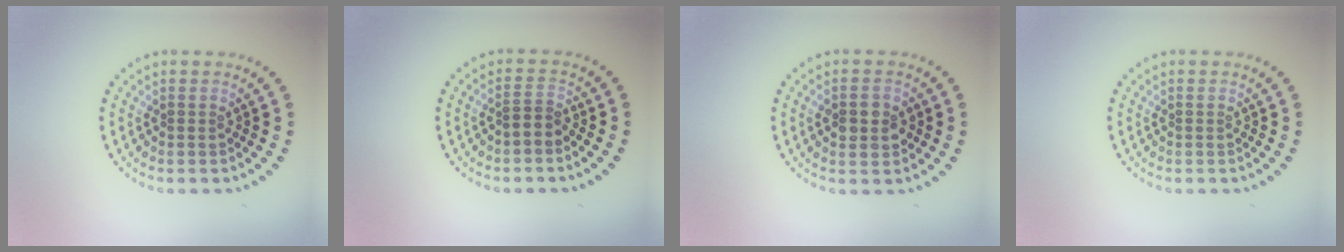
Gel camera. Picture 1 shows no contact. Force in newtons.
{"total": 1.3, "press": 0.9, "slide": 0.9}
{"total": 2.9, "press": 2.9, "slide": 0.2}
{"total": 0.0}